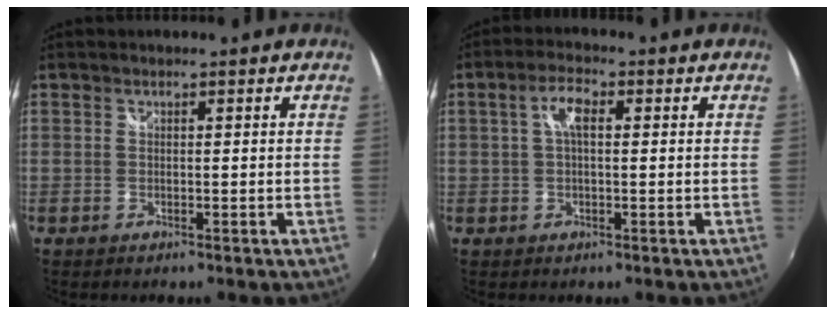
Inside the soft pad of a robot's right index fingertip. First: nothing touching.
{"total": 4.2, "force": [0.8, 1.7, 3.8], "torque": [-0.072, 0.012, 0.013]}